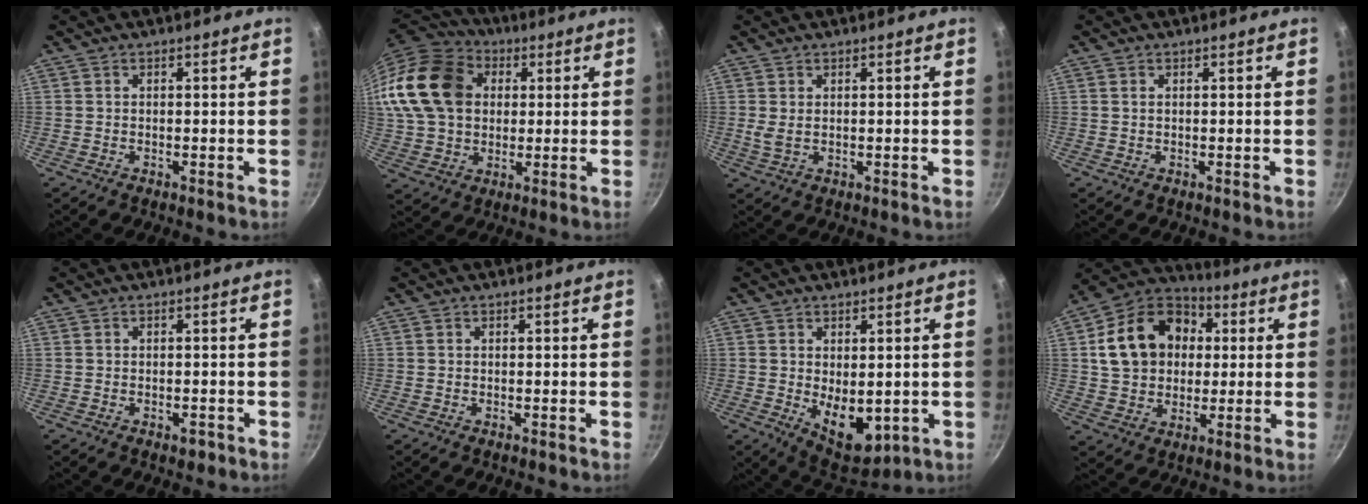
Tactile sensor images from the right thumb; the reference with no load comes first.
{"total": 21.0, "force": [4.7, 16.2, 12.6], "torque": [-0.239, 0.023, 0.083]}
{"total": 2.2, "force": [0.7, 1.2, 1.7], "torque": [-0.032, -0.002, 0.017]}
{"total": 0.6, "force": [0.2, 0.3, 0.4], "torque": [-0.008, 0.001, 0.003]}
{"total": 1.6, "force": [-0.9, 0.9, 1.0], "torque": [-0.009, 0.009, -0.007]}
{"total": 0.0}
{"total": 9.0, "force": [-0.5, 5.3, 7.3], "torque": [-0.084, -0.021, 0.014]}
{"total": 17.5, "force": [3.1, 13.7, 10.5], "torque": [-0.156, 0.029, 0.044]}